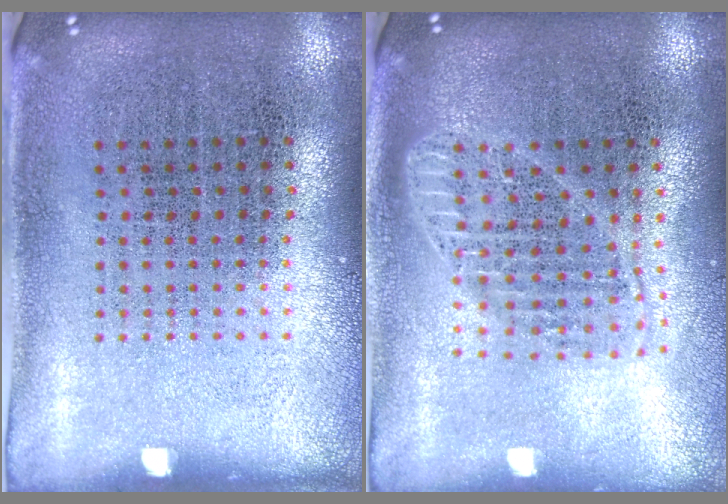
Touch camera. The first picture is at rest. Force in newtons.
{"total": 1.8, "press": 1.5, "slide": 0.9}